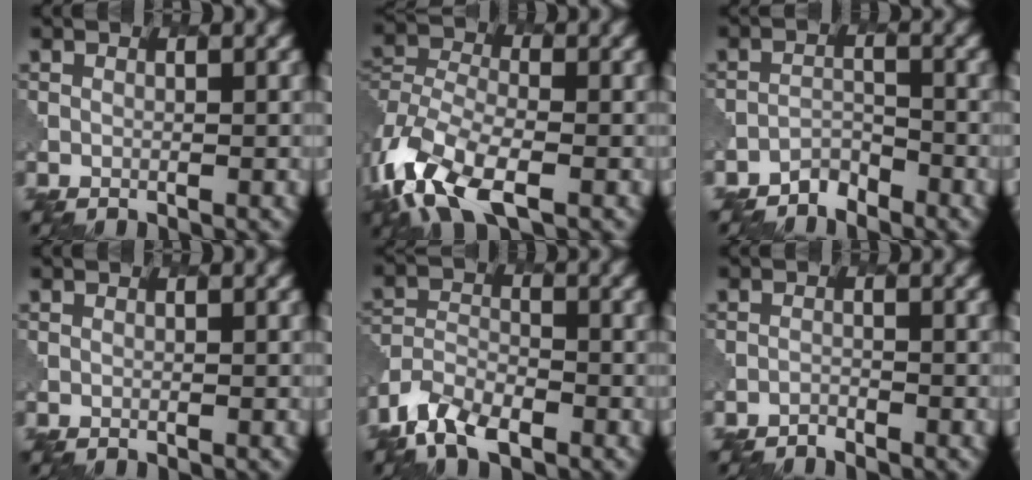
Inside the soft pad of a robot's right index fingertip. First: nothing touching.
{"total": 9.1, "force": [-5.1, 4.4, 6.1], "torque": [-0.136, -0.017, -0.102]}
{"total": 1.7, "force": [-1.6, 0.6, 0.0], "torque": [0.003, 0.005, -0.031]}
{"total": 0.0}
{"total": 5.6, "force": [-4.2, 2.6, 2.7], "torque": [-0.054, -0.009, -0.086]}
{"total": 0.7, "force": [-0.6, 0.1, -0.4], "torque": [0.009, 0.000, -0.012]}